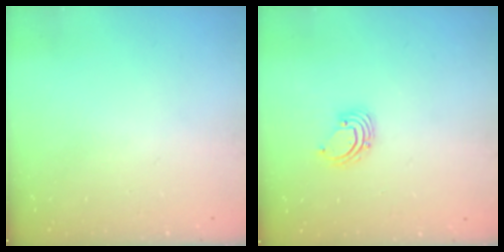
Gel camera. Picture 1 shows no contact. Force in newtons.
{"total": 2.2, "press": 2.2, "slide": 0.2}